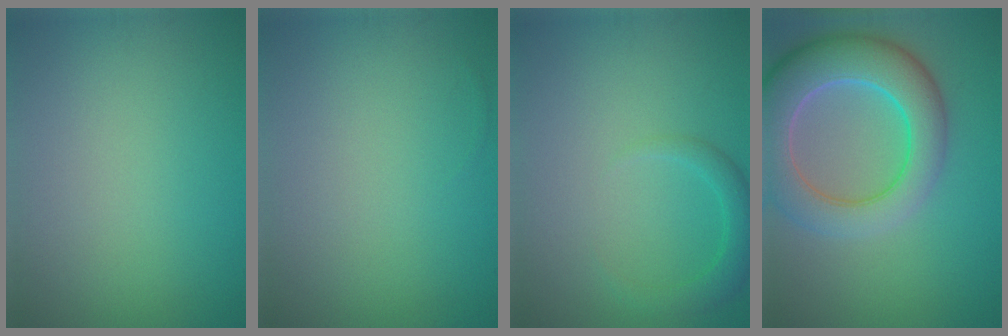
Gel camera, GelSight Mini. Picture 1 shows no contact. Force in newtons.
{"total": 0.0}
{"total": 2.2, "press": 2.2, "slide": 0.3}
{"total": 9.1, "press": 9.1, "slide": 0.8}